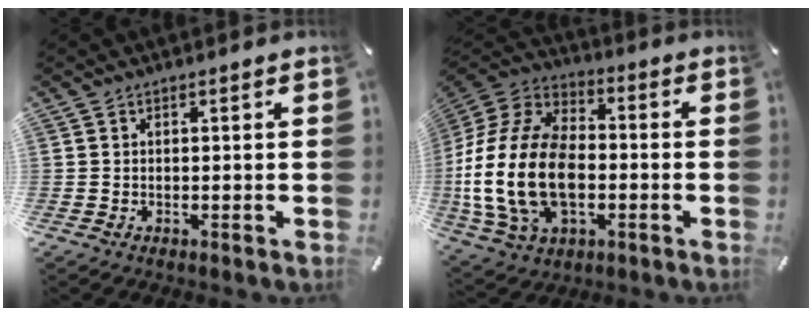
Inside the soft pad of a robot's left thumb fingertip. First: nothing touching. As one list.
[{"total": 21.8, "force": [-4.6, 14.9, 15.3], "torque": [-0.338, 0.028, -0.077]}]